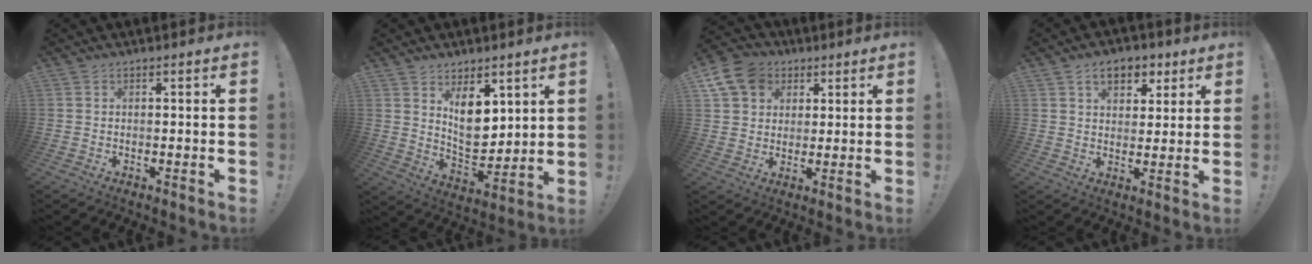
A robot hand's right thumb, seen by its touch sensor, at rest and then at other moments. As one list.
[{"total": 10.9, "force": [5.6, 7.0, 6.2], "torque": [-0.080, -0.045, 0.108]}, {"total": 11.4, "force": [4.7, 9.3, 4.5], "torque": [-0.069, -0.018, 0.096]}, {"total": 8.9, "force": [4.5, 6.0, 4.9], "torque": [-0.061, -0.013, 0.082]}]